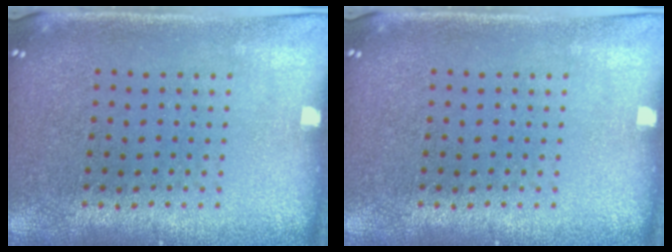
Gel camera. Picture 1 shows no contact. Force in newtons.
{"total": 0.0}